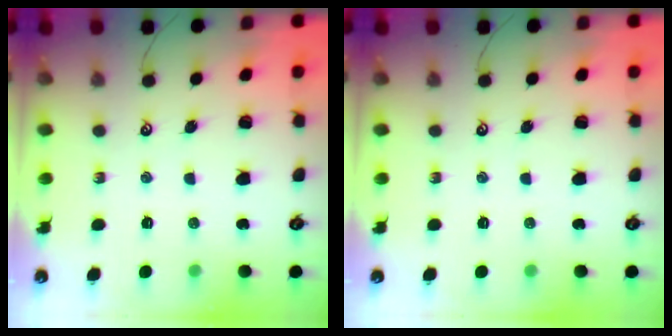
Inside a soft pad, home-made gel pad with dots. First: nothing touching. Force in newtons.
{"total": 0.0}